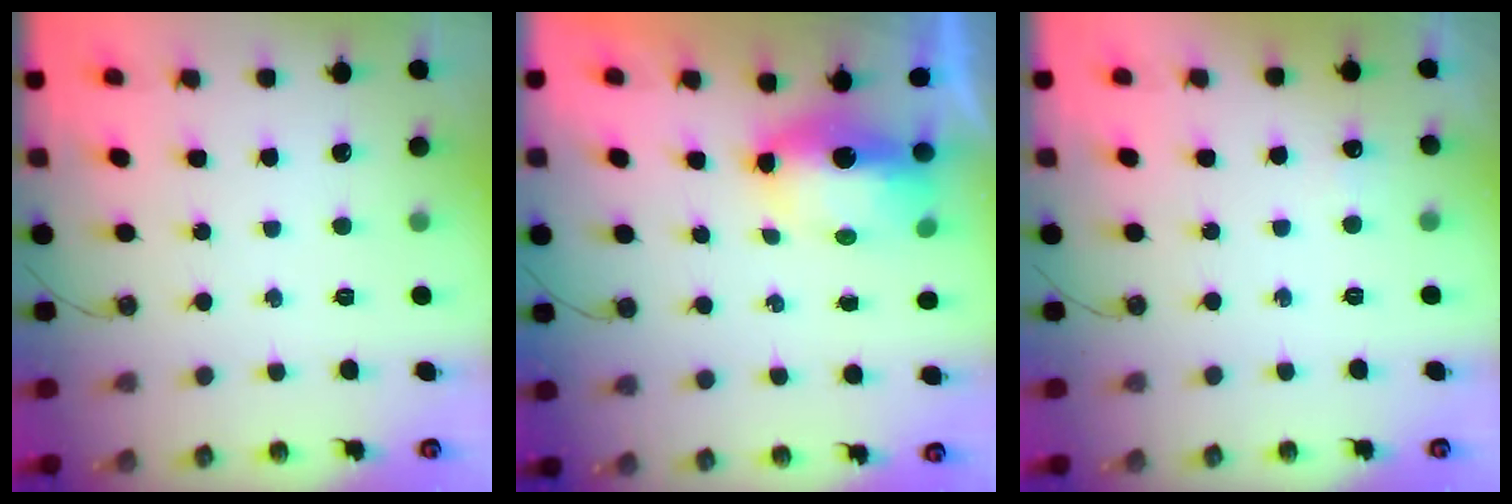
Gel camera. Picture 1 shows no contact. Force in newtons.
{"total": 9.0, "press": 8.1, "slide": 3.9}
{"total": 3.9, "press": 3.8, "slide": 0.9}